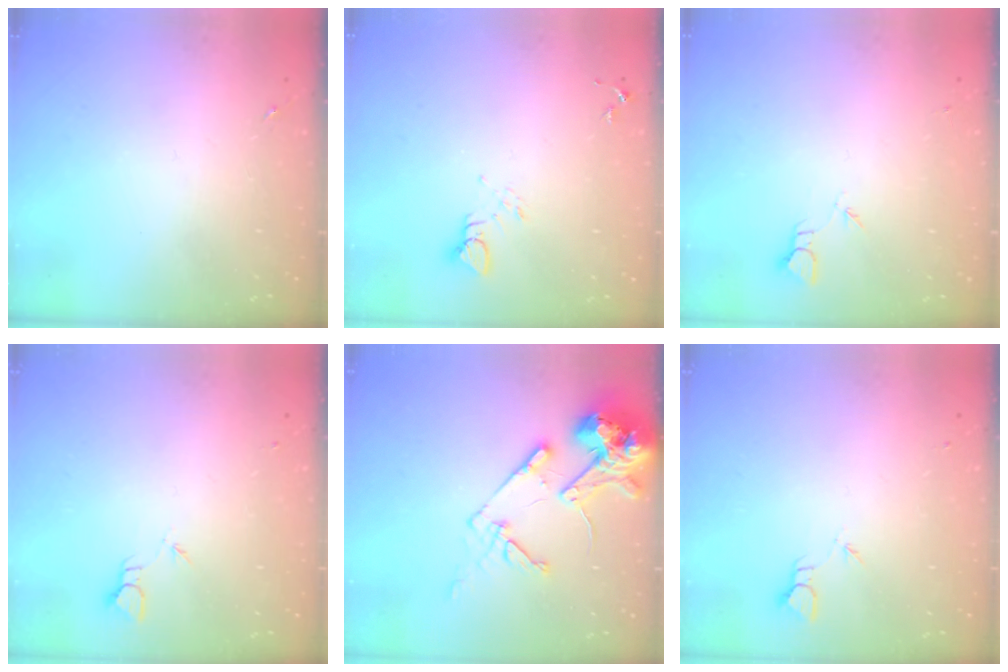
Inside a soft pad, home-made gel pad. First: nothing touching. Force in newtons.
{"total": 4.0, "press": 4.0, "slide": 0.1}
{"total": 2.4, "press": 2.4, "slide": 0.2}
{"total": 2.0, "press": 2.0, "slide": 0.1}
{"total": 16.6, "press": 16.5, "slide": 2.3}
{"total": 2.0, "press": 2.0, "slide": 0.1}